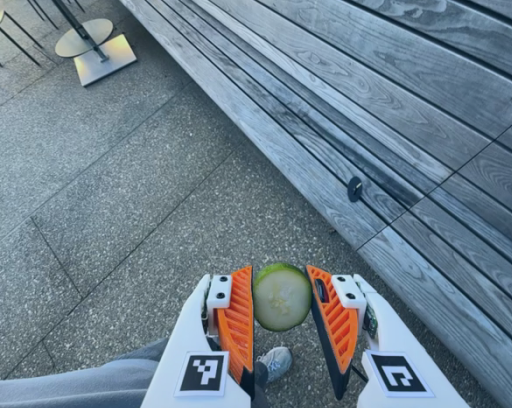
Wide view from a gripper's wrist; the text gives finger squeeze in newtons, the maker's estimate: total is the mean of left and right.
{"total": 11.2, "left": 11.7, "right": 10.8}